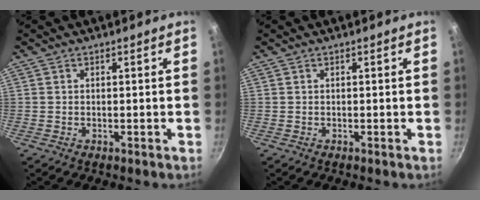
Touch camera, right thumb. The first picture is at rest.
{"total": 0.0}